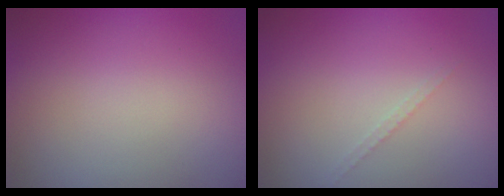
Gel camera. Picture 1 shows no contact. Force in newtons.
{"total": 0.8, "press": 0.8, "slide": 0.0}